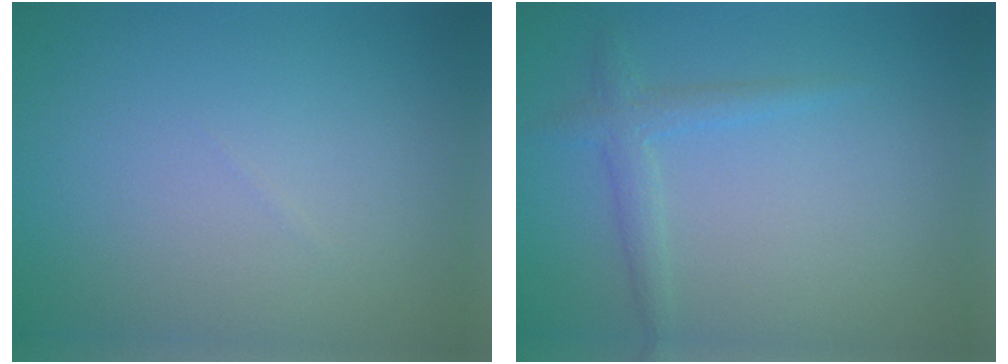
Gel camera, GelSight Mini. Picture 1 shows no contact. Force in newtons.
{"total": 1.8, "press": 1.8, "slide": 0.0}